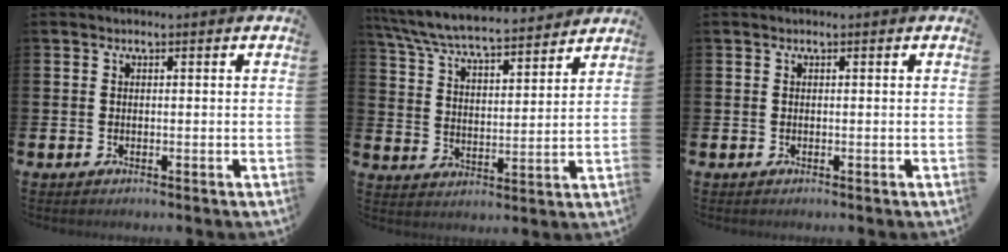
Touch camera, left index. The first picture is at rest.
{"total": 7.4, "force": [7.0, 0.8, 2.2], "torque": [-0.074, -0.047, 0.121]}
{"total": 0.0}